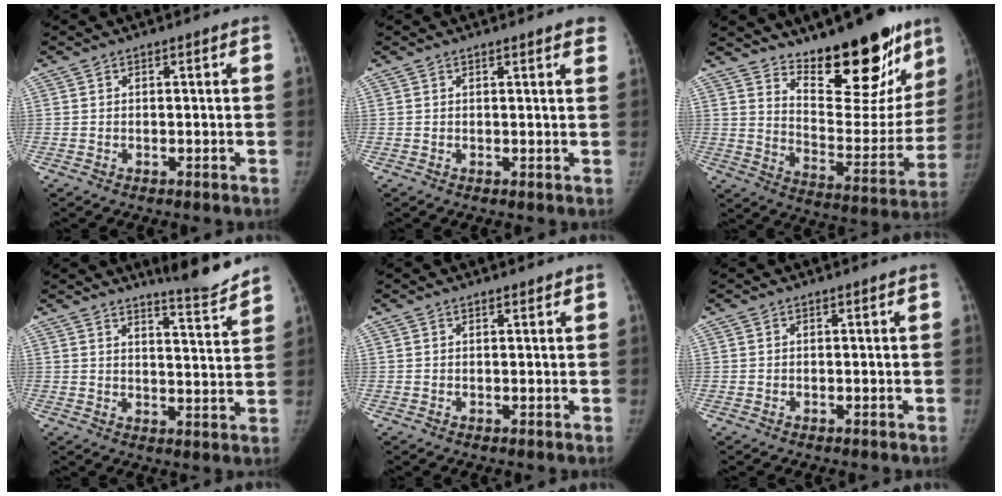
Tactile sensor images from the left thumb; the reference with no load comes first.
{"total": 3.6, "force": [2.9, 0.6, 2.1], "torque": [-0.013, -0.004, 0.024]}
{"total": 22.6, "force": [15.8, 8.3, 13.8], "torque": [-0.136, -0.110, 0.242]}
{"total": 7.3, "force": [6.8, -0.2, 2.4], "torque": [-0.031, -0.065, 0.098]}
{"total": 0.8, "force": [0.7, 0.3, 0.3], "torque": [-0.008, -0.004, 0.011]}
{"total": 0.0}